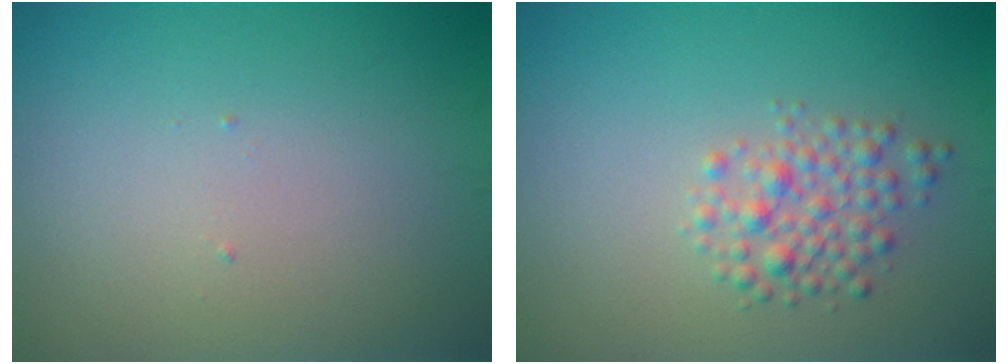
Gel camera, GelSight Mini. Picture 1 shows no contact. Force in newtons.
{"total": 2.7, "press": 2.7, "slide": 0.1}